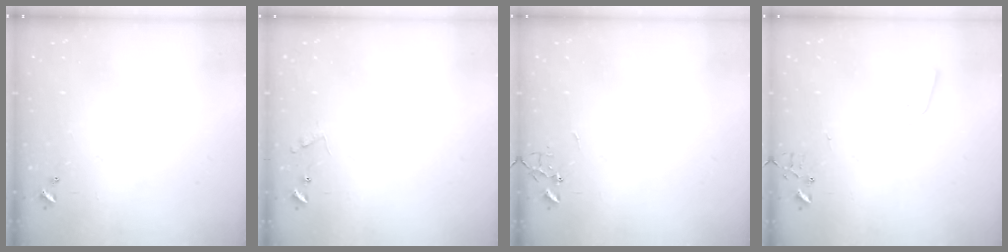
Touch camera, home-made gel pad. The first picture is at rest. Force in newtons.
{"total": 7.7, "press": 7.7, "slide": 0.3}
{"total": 0.0}
{"total": 3.0, "press": 2.9, "slide": 0.3}